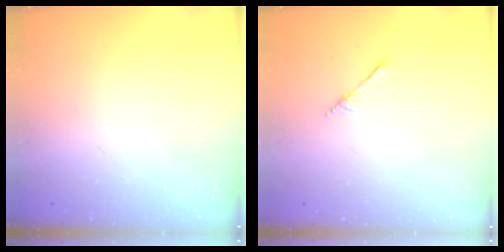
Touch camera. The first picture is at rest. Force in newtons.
{"total": 1.7, "press": 1.7, "slide": 0.1}